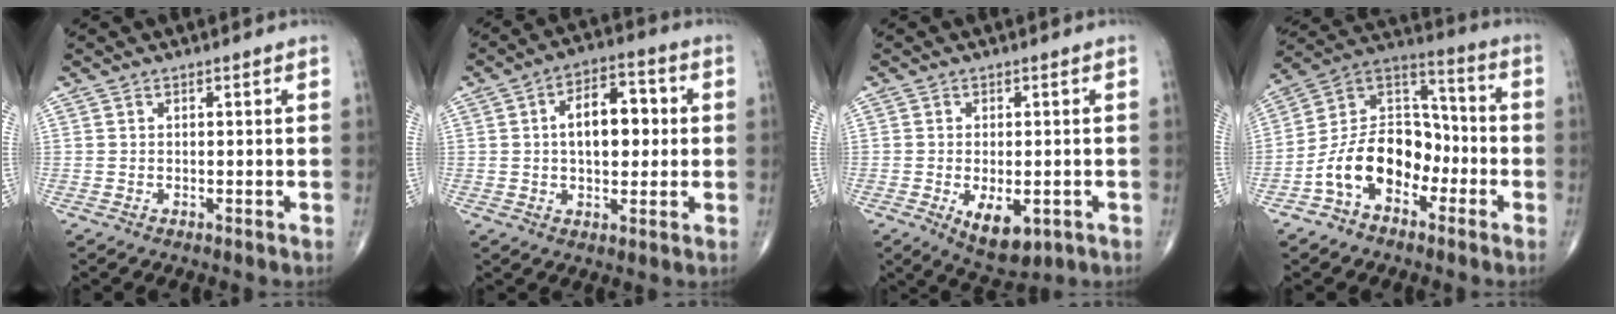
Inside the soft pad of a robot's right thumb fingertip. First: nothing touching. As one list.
[{"total": 11.0, "force": [1.1, 6.2, 9.0], "torque": [-0.114, 0.016, 0.014]}, {"total": 7.5, "force": [-2.3, 3.8, 6.1], "torque": [-0.085, -0.006, -0.023]}, {"total": 15.3, "force": [-5.8, 10.3, 9.7], "torque": [-0.142, 0.070, -0.116]}]